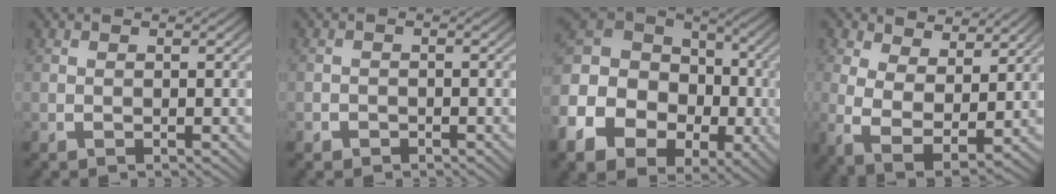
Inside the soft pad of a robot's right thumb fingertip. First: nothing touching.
{"total": 1.2, "force": [-0.9, 0.9, 0.0], "torque": [0.001, -0.005, -0.016]}
{"total": 14.0, "force": [-0.3, 10.9, 8.8], "torque": [-0.189, -0.022, 0.004]}
{"total": 6.5, "force": [0.0, 4.7, 4.5], "torque": [-0.111, -0.048, 0.022]}